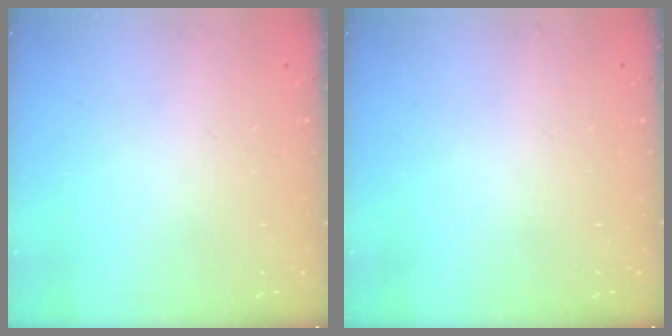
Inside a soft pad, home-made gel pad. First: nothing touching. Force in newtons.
{"total": 0.0}